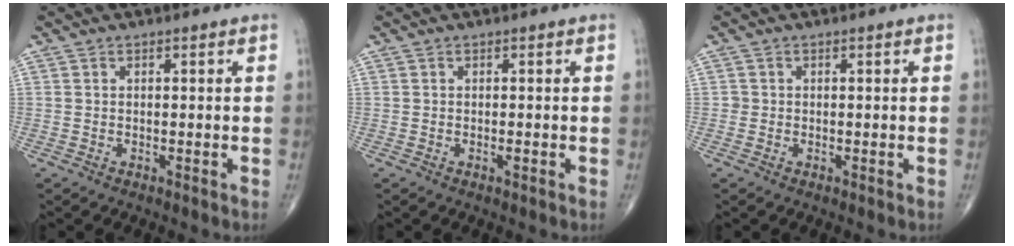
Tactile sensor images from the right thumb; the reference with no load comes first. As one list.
[{"total": 0.6, "force": [-0.2, 0.1, 0.5], "torque": [-0.010, -0.001, -0.003]}, {"total": 0.7, "force": [-0.1, 0.7, 0.0], "torque": [0.004, 0.004, -0.003]}]